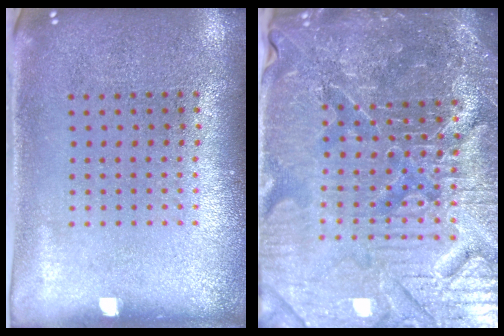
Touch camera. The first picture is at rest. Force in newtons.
{"total": 6.2, "press": 5.7, "slide": 2.5}